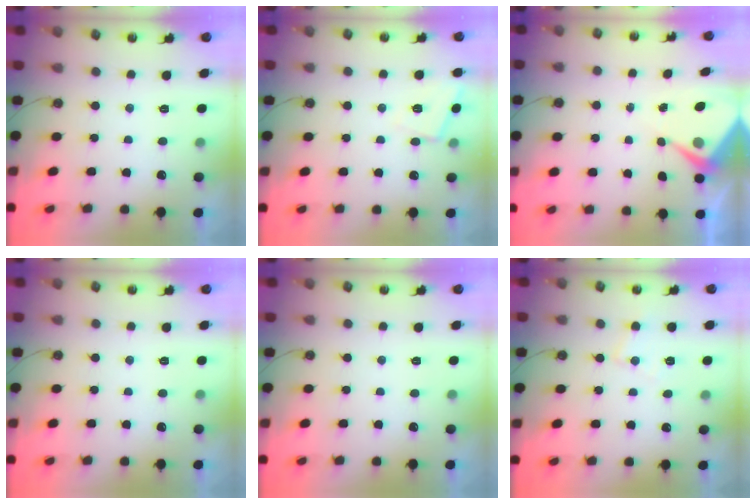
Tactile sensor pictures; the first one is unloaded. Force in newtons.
{"total": 5.5, "press": 5.4, "slide": 0.7}
{"total": 6.2, "press": 6.2, "slide": 0.7}
{"total": 0.0}
{"total": 0.0}
{"total": 6.4, "press": 6.4, "slide": 0.3}